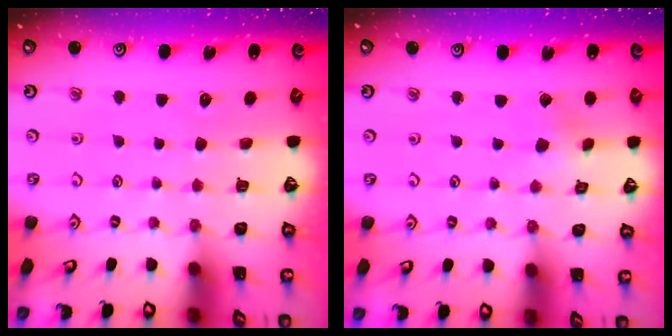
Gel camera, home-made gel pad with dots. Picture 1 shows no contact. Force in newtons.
{"total": 2.8, "press": 2.8, "slide": 0.1}